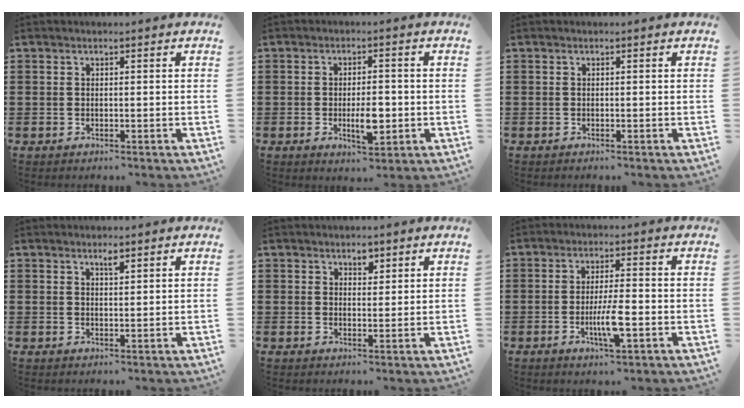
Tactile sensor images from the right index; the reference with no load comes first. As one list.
[{"total": 5.4, "force": [-1.2, 2.2, 4.9], "torque": [-0.090, 0.004, -0.020]}, {"total": 0.0}, {"total": 1.6, "force": [1.1, 0.4, 1.1], "torque": [-0.015, -0.001, 0.017]}, {"total": 2.1, "force": [1.5, 1.2, 1.0], "torque": [-0.006, -0.003, 0.024]}, {"total": 5.8, "force": [-2.0, 1.1, 5.3], "torque": [-0.107, -0.009, -0.038]}]